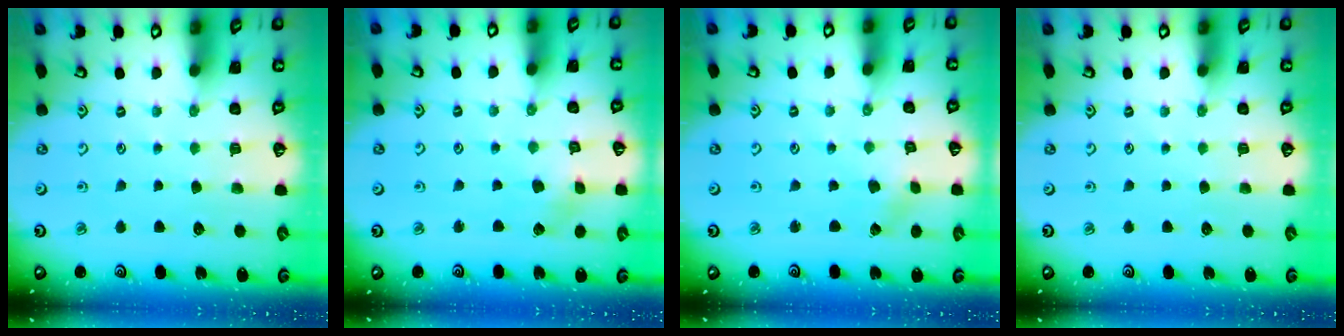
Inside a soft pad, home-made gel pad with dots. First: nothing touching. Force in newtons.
{"total": 2.9, "press": 2.9, "slide": 0.2}
{"total": 0.5, "press": 0.5, "slide": 0.1}
{"total": 0.0}